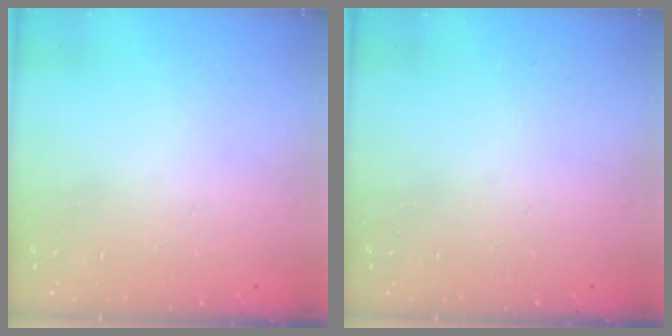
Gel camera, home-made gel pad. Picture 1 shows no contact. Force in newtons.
{"total": 0.0}